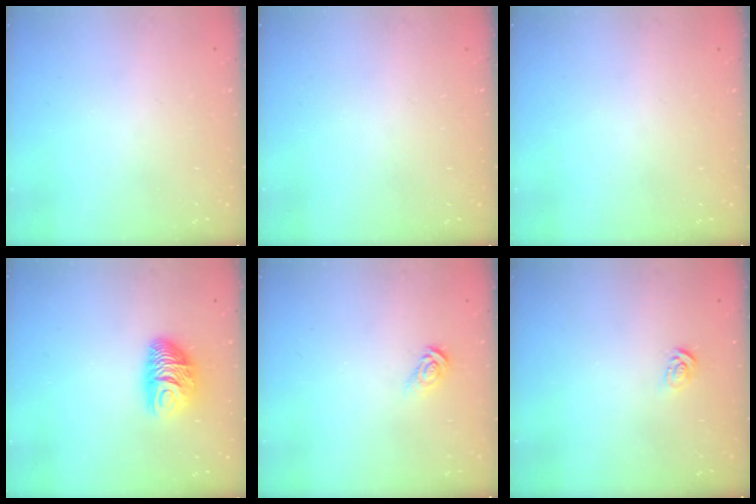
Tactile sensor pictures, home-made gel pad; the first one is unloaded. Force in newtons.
{"total": 0.0}
{"total": 0.0}
{"total": 9.0, "press": 9.0, "slide": 0.3}
{"total": 5.6, "press": 5.6, "slide": 0.5}
{"total": 3.8, "press": 3.8, "slide": 0.4}